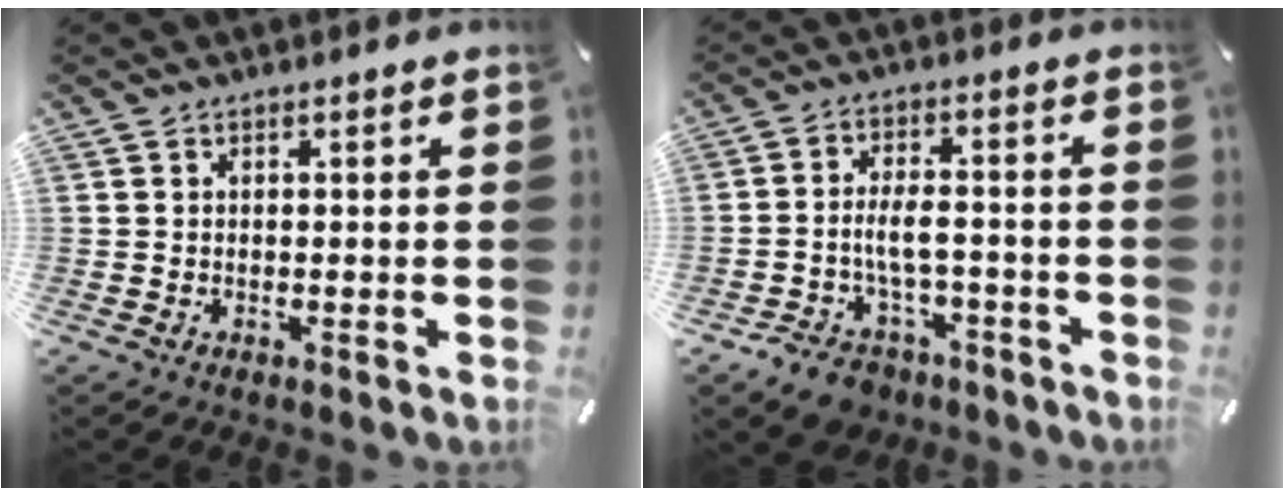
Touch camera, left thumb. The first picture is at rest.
{"total": 8.3, "force": [-3.4, 5.2, 5.4], "torque": [-0.107, 0.023, -0.057]}